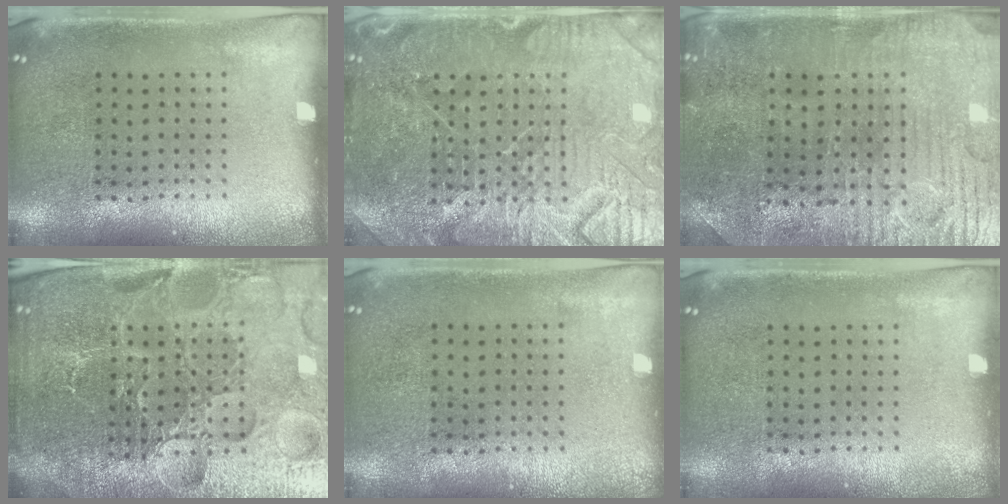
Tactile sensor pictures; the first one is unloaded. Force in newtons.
{"total": 4.7, "press": 4.6, "slide": 1.0}
{"total": 2.2, "press": 2.2, "slide": 0.5}
{"total": 6.5, "press": 5.8, "slide": 3.0}
{"total": 0.0}
{"total": 0.0}